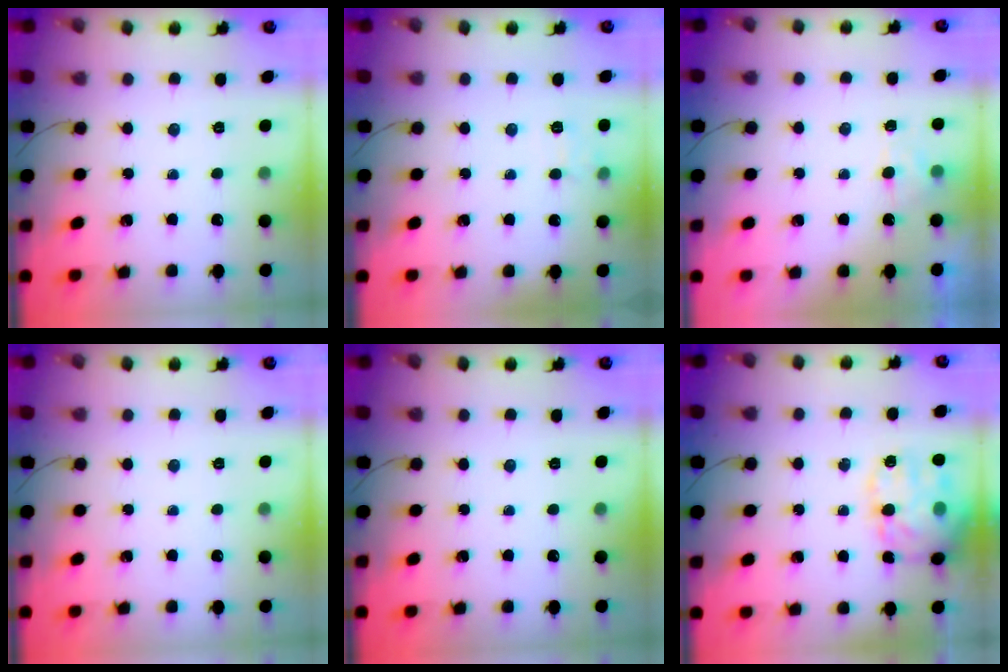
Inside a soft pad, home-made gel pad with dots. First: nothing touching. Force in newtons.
{"total": 7.7, "press": 7.4, "slide": 1.8}
{"total": 5.5, "press": 5.3, "slide": 1.5}
{"total": 0.0}
{"total": 0.0}
{"total": 16.6, "press": 16.5, "slide": 2.1}